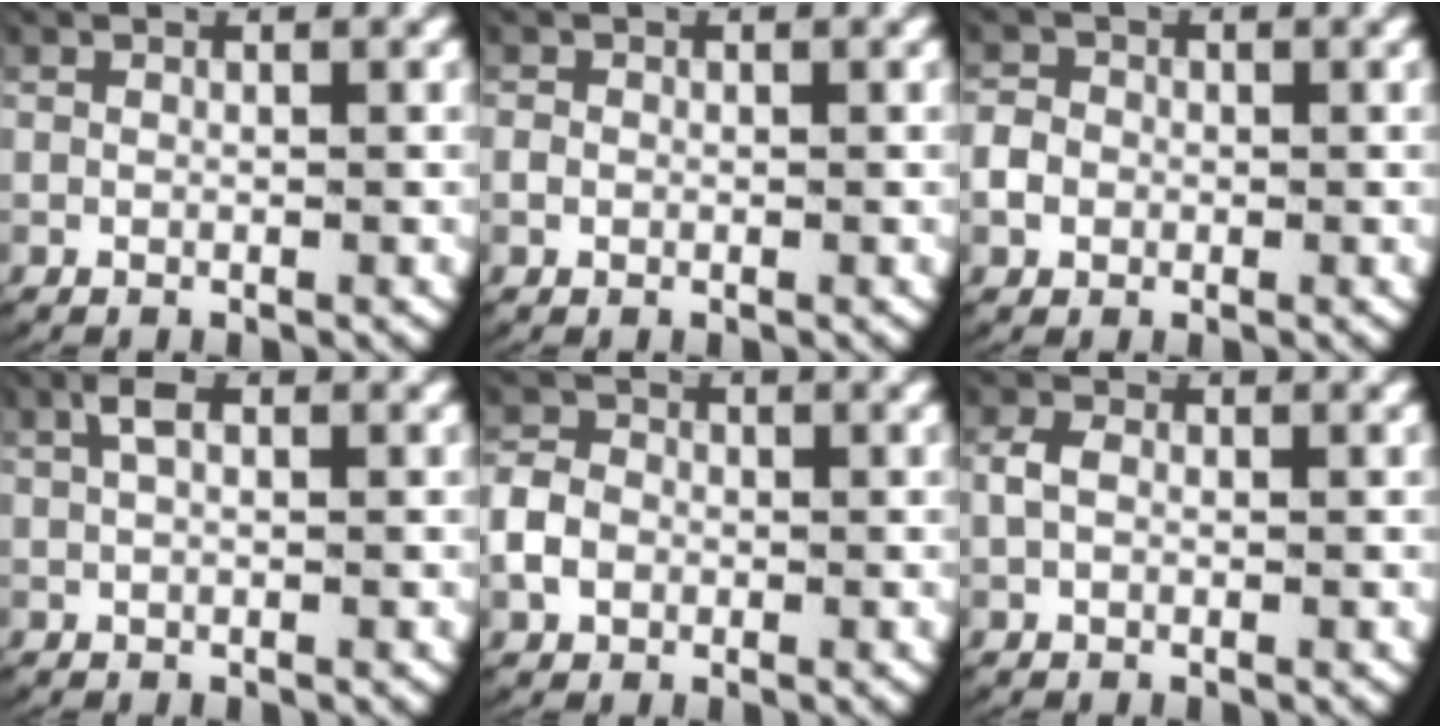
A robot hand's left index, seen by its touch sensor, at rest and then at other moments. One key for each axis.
{"total": 0.6, "fx": -0.2, "fy": 0.5, "fz": 0.2, "tx": -0.013, "ty": -0.005, "tz": 0.000}
{"total": 2.5, "fx": -0.5, "fy": 2.3, "fz": 0.9, "tx": -0.031, "ty": -0.005, "tz": -0.010}
{"total": 2.2, "fx": 1.0, "fy": 1.0, "fz": 1.7, "tx": -0.042, "ty": 0.005, "tz": 0.017}
{"total": 3.1, "fx": -0.5, "fy": 2.7, "fz": 1.4, "tx": -0.040, "ty": -0.002, "tz": -0.010}
{"total": 1.5, "fx": 0.1, "fy": 1.1, "fz": 1.0, "tx": -0.034, "ty": -0.003, "tz": 0.005}